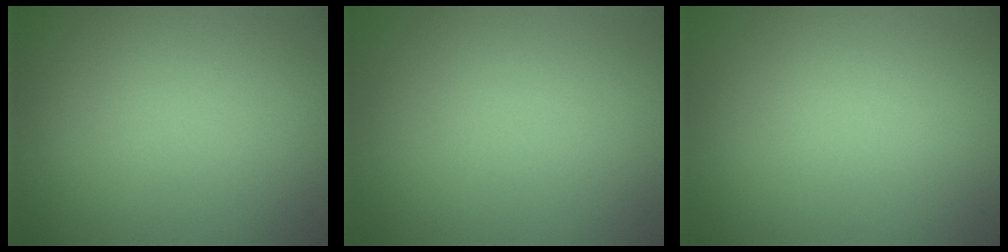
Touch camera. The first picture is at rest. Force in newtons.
{"total": 0.0}
{"total": 0.0}